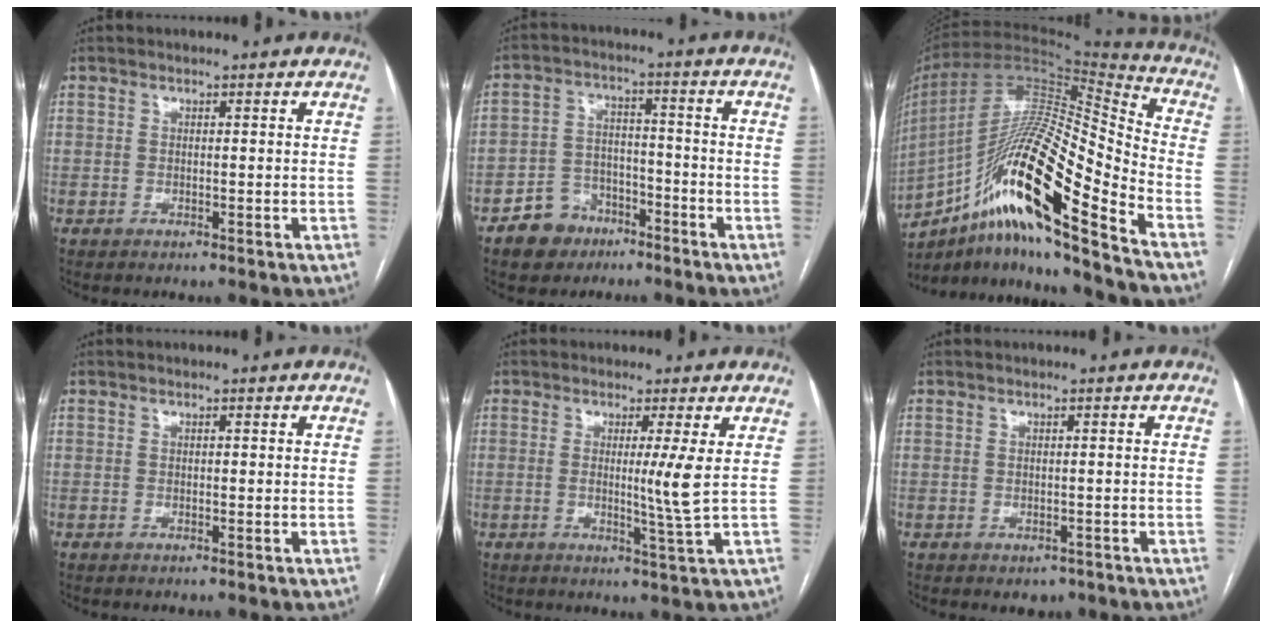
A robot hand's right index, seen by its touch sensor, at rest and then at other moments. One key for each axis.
{"total": 7.4, "fx": -4.7, "fy": 5.4, "fz": 1.9, "tx": -0.038, "ty": 0.017, "tz": -0.075}
{"total": 24.2, "fx": -13.7, "fy": 1.8, "fz": 19.9, "tx": -0.359, "ty": -0.007, "tz": -0.244}
{"total": 0.0}
{"total": 4.4, "fx": 0.6, "fy": -1.4, "fz": 4.1, "tx": -0.073, "ty": -0.016, "tz": 0.009}
{"total": 1.7, "fx": -1.0, "fy": 1.2, "fz": 0.7, "tx": -0.004, "ty": 0.002, "tz": -0.004}